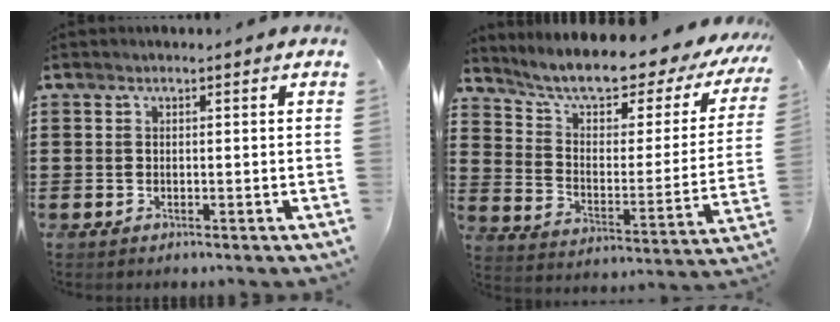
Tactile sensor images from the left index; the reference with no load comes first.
{"total": 7.9, "force": [6.8, 1.3, 3.9], "torque": [-0.099, -0.052, 0.111]}